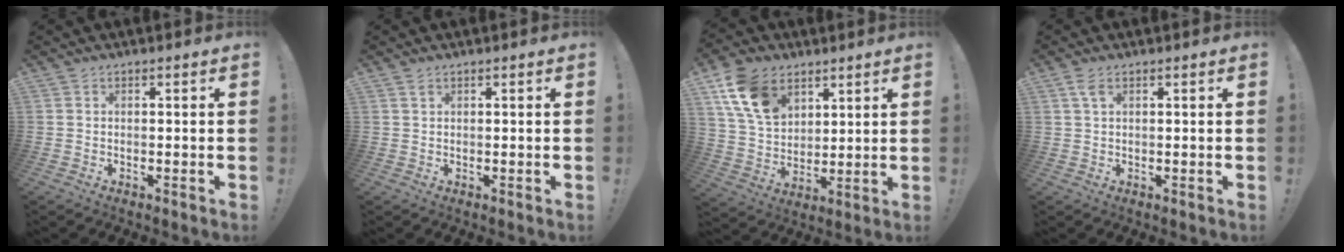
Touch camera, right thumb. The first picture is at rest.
{"total": 1.0, "force": [0.7, 0.5, 0.5], "torque": [-0.003, -0.003, 0.011]}
{"total": 15.3, "force": [8.2, 10.2, 8.1], "torque": [-0.139, -0.029, 0.162]}
{"total": 3.0, "force": [1.3, 1.3, 2.3], "torque": [-0.049, 0.003, 0.024]}